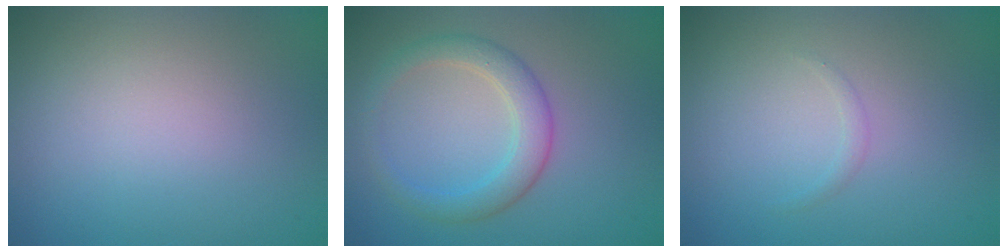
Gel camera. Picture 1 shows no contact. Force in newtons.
{"total": 3.3, "press": 3.3, "slide": 0.1}
{"total": 0.5, "press": 0.5, "slide": 0.0}